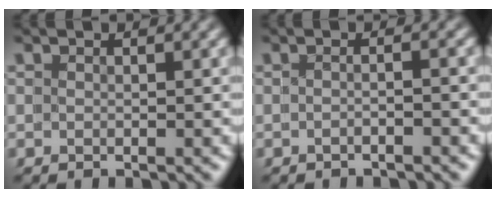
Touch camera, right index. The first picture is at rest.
{"total": 1.6, "force": [-1.2, -1.0, 0.1], "torque": [0.004, 0.002, -0.022]}